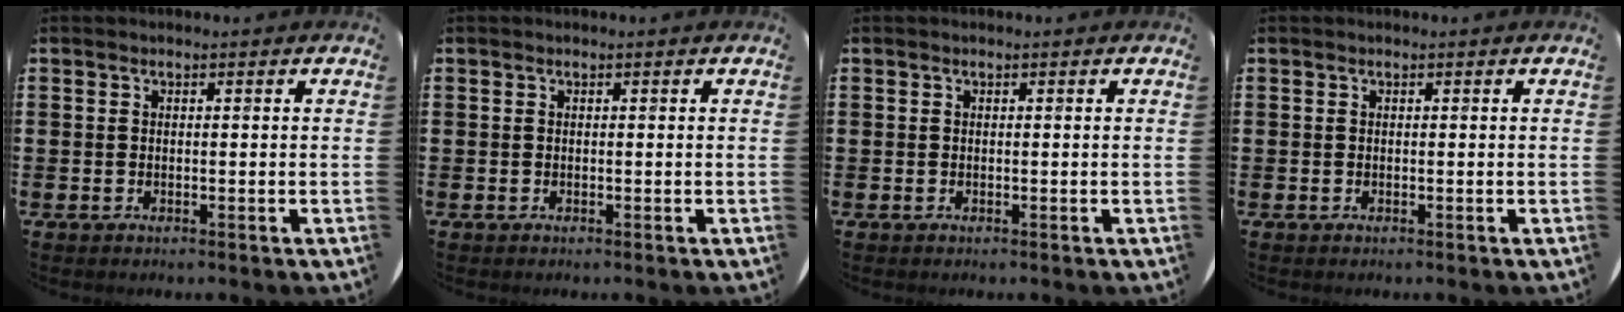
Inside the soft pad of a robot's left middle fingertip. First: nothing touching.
{"total": 0.0}
{"total": 0.0}
{"total": 0.0}